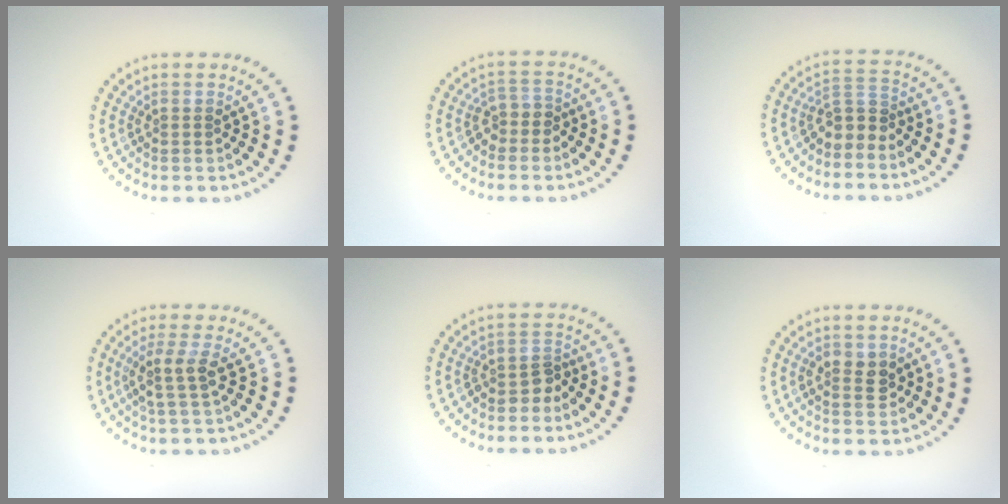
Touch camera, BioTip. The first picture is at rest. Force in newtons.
{"total": 1.8, "press": 1.4, "slide": 1.1}
{"total": 2.6, "press": 2.0, "slide": 1.6}
{"total": 2.6, "press": 2.0, "slide": 1.6}
{"total": 2.0, "press": 1.5, "slide": 1.4}
{"total": 2.2, "press": 2.2, "slide": 0.2}